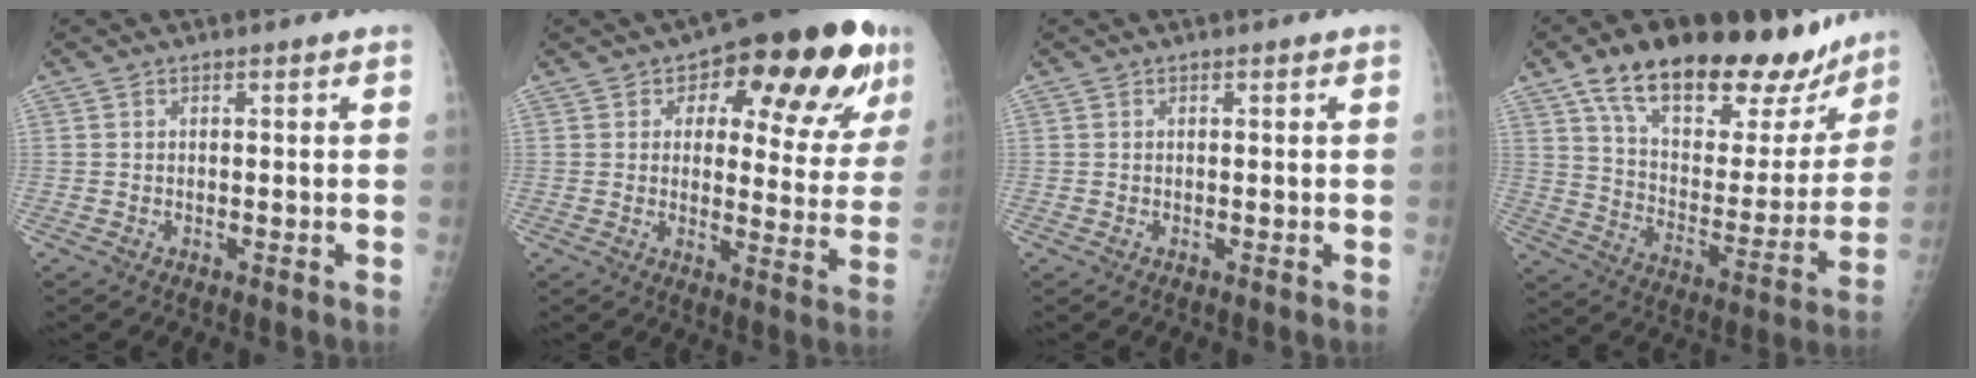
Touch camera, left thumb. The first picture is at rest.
{"total": 20.7, "force": [10.2, 9.2, 15.4], "torque": [-0.152, -0.016, 0.138]}
{"total": 0.0}
{"total": 29.3, "force": [20.4, 12.1, 17.2], "torque": [-0.224, -0.056, 0.315]}